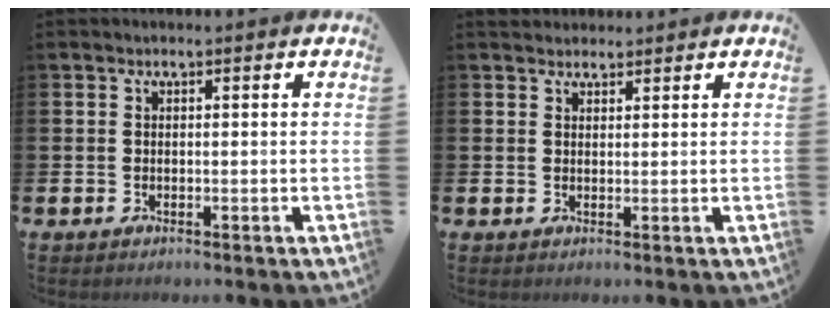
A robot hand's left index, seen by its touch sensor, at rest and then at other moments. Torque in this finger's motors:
{"motor_torque": [-0.08, 0.18, -0.04, -0.01]}